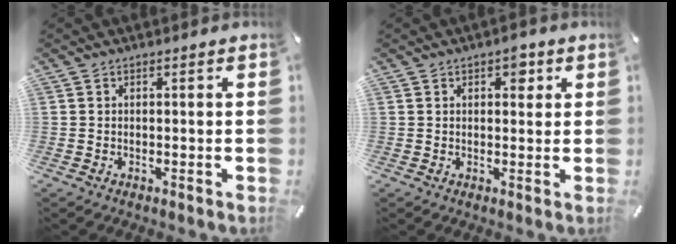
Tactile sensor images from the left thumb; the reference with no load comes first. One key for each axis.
{"total": 3.4, "fx": 1.5, "fy": 2.1, "fz": 2.2, "tx": -0.010, "ty": -0.009, "tz": 0.015}